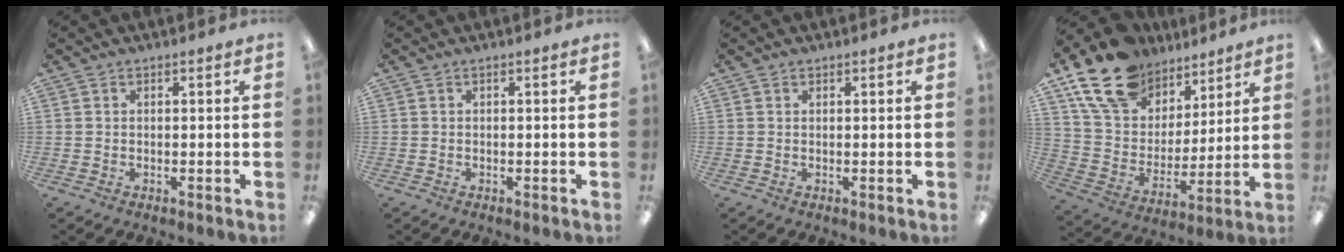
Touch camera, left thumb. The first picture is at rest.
{"total": 0.0}
{"total": 0.6, "force": [0.5, 0.3, 0.1], "torque": [-0.002, 0.001, 0.009]}
{"total": 18.9, "force": [13.3, 11.4, 7.2], "torque": [-0.151, -0.073, 0.249]}